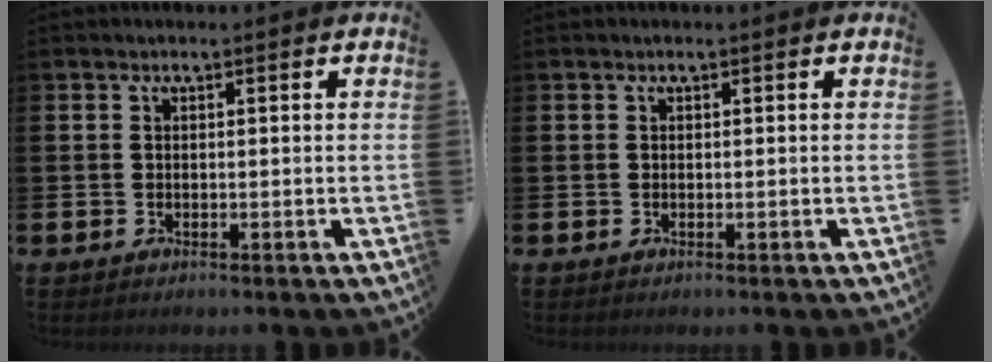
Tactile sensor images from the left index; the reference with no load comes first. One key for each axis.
{"total": 0.0}